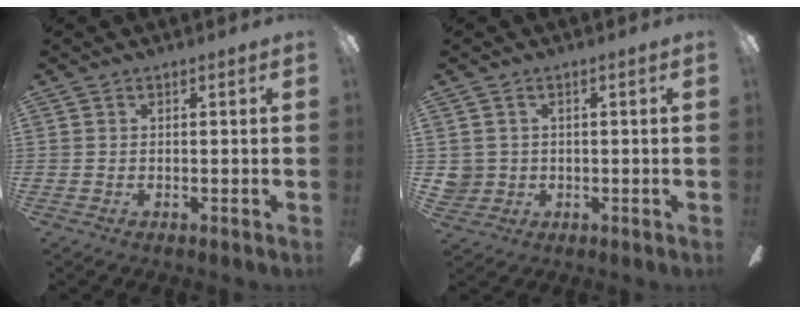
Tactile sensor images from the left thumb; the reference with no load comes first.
{"total": 3.4, "force": [0.6, 3.3, 0.1], "torque": [-0.013, 0.008, 0.014]}